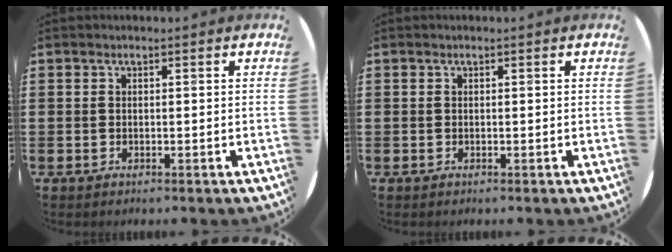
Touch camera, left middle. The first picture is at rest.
{"total": 0.0}